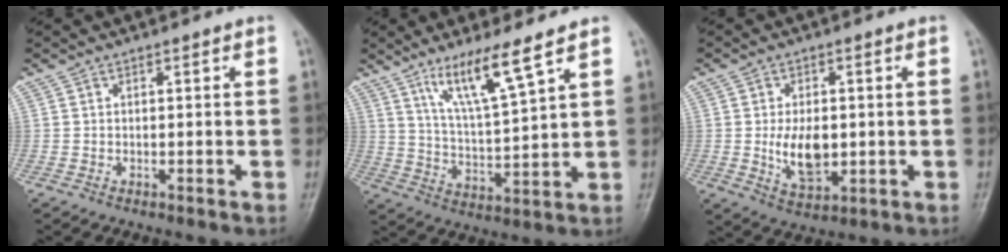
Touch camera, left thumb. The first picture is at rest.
{"total": 10.5, "force": [6.9, 0.9, 8.0], "torque": [-0.147, -0.044, 0.136]}
{"total": 8.4, "force": [-0.4, 4.9, 6.8], "torque": [-0.104, -0.011, 0.001]}